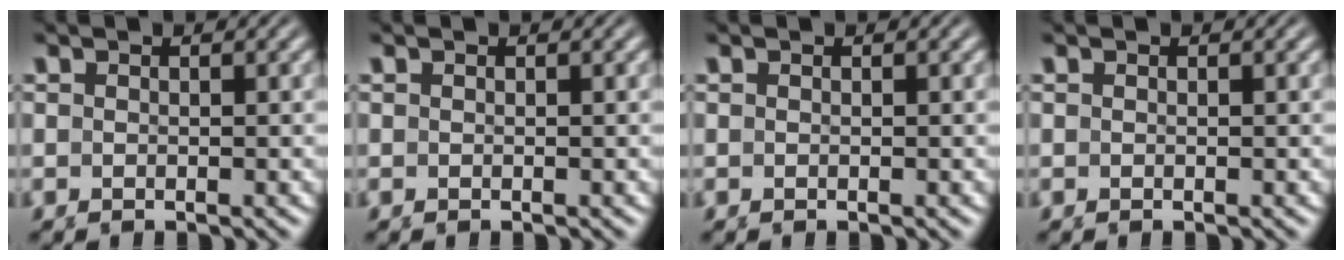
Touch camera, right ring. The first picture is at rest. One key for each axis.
{"total": 0.0}
{"total": 0.0}
{"total": 0.0}